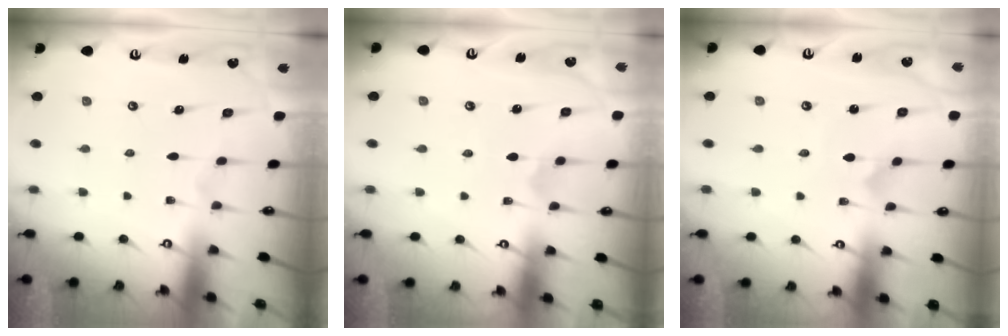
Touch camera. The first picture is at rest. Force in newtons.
{"total": 2.0, "press": 2.0, "slide": 0.2}
{"total": 1.3, "press": 1.3, "slide": 0.2}